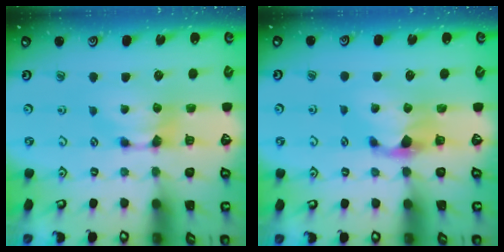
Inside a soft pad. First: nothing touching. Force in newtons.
{"total": 1.4, "press": 0.6, "slide": 1.3}